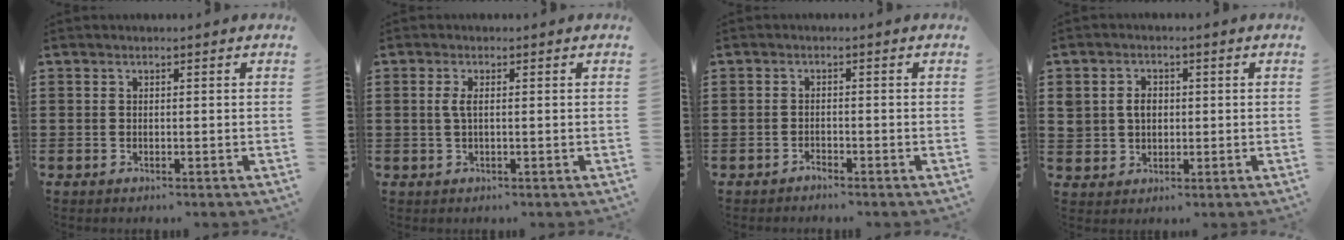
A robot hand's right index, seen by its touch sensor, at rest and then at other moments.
{"total": 2.0, "force": [0.0, 0.5, 1.9], "torque": [-0.043, -0.003, -0.003]}
{"total": 1.2, "force": [-1.2, 0.2, 0.0], "torque": [-0.004, 0.003, -0.025]}
{"total": 3.3, "force": [0.2, 2.9, 1.7], "torque": [-0.043, 0.011, 0.001]}